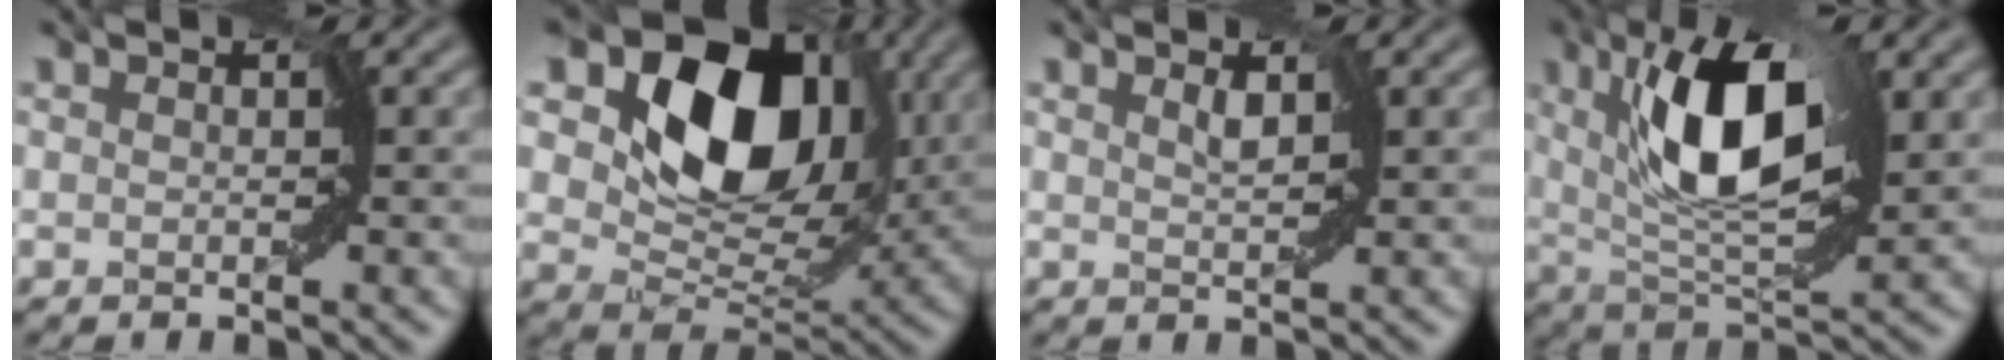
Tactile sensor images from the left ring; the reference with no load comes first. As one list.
[{"total": 13.2, "force": [5.0, 8.7, 8.6], "torque": [-0.138, 0.000, 0.081]}, {"total": 0.9, "force": [0.7, 0.2, 0.5], "torque": [-0.017, -0.002, 0.013]}, {"total": 9.2, "force": [2.7, 3.4, 8.1], "torque": [-0.138, 0.003, 0.040]}]